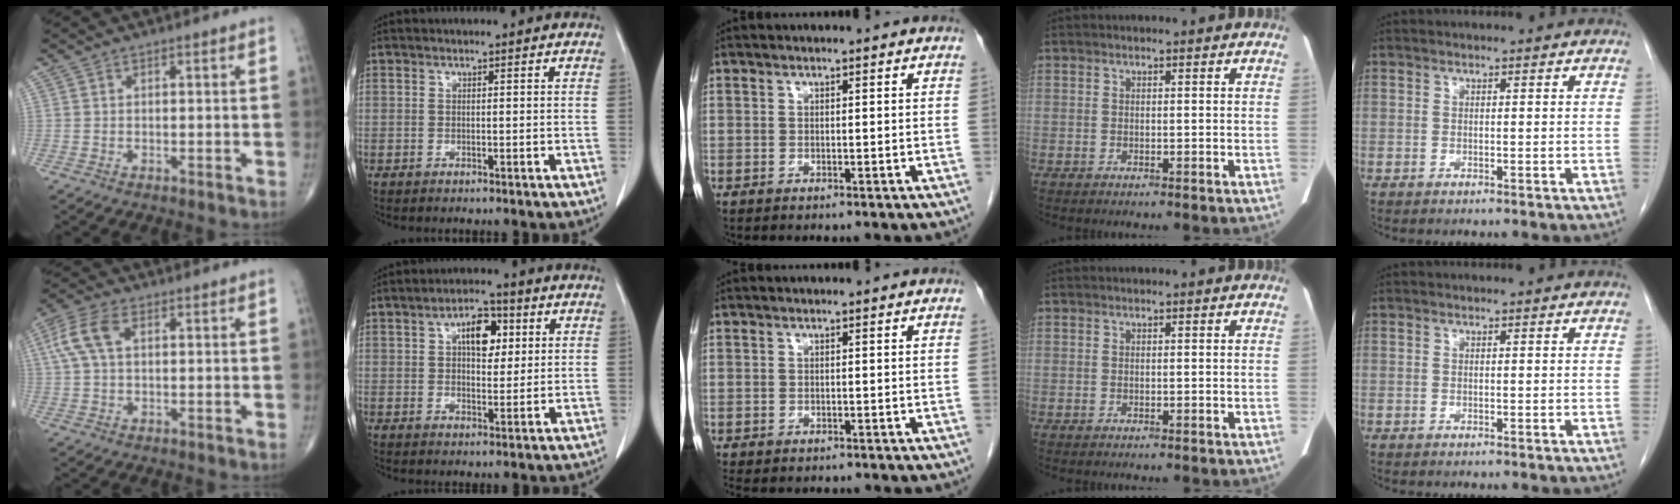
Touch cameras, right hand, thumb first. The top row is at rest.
{"thumb": {"total": 7.0, "force": [1.8, 3.9, 5.6], "torque": [-0.139, 0.021, 0.034]}, "index": {"total": 6.6, "force": [2.1, 3.3, 5.3], "torque": [-0.085, 0.015, 0.035]}, "middle": {"total": 4.5, "force": [-3.9, 1.6, 1.5], "torque": [-0.017, -0.005, -0.050]}}